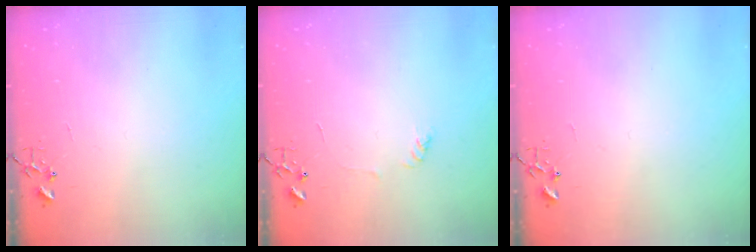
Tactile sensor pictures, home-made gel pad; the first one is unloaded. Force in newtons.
{"total": 3.7, "press": 3.7, "slide": 0.5}
{"total": 0.0}